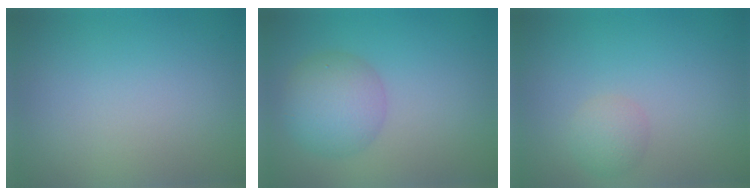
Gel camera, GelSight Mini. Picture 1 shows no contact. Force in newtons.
{"total": 4.6, "press": 4.6, "slide": 0.1}
{"total": 1.9, "press": 1.9, "slide": 0.1}